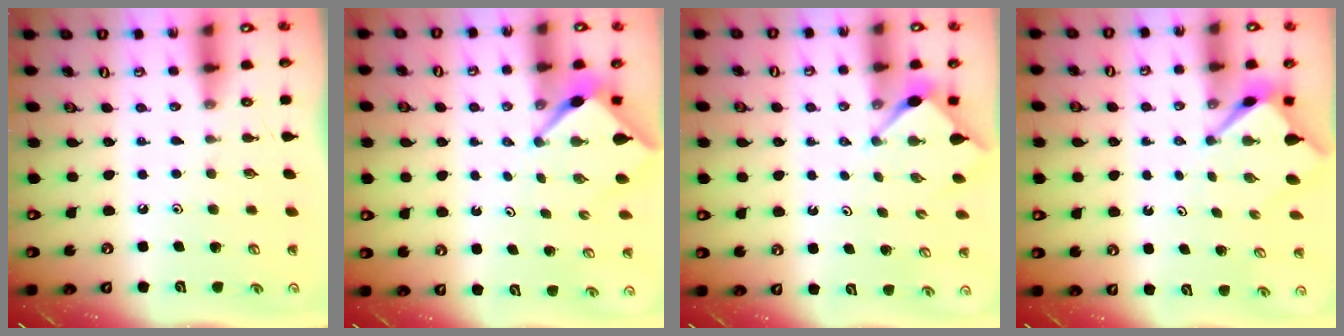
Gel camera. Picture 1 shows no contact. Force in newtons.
{"total": 2.9, "press": 2.9, "slide": 0.4}
{"total": 2.9, "press": 2.9, "slide": 0.3}
{"total": 3.2, "press": 3.2, "slide": 0.2}